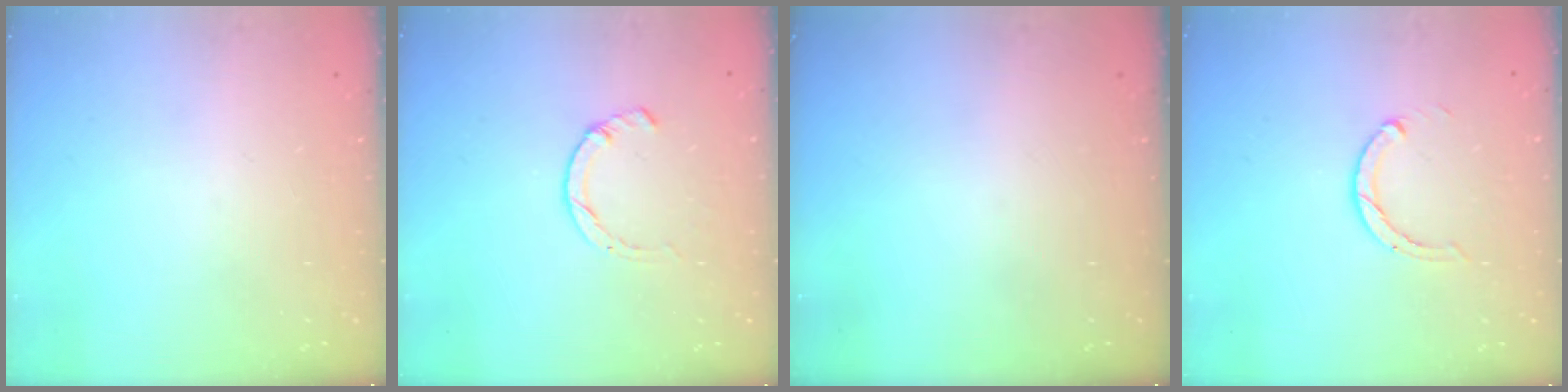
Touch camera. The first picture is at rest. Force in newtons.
{"total": 2.3, "press": 2.3, "slide": 0.5}
{"total": 0.0}
{"total": 1.9, "press": 1.9, "slide": 0.2}